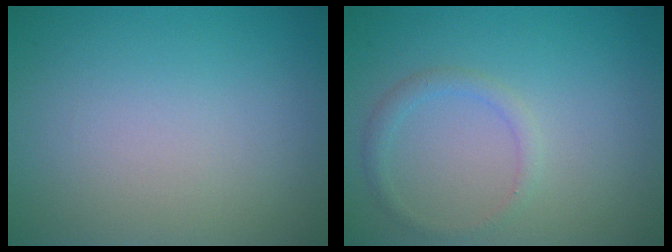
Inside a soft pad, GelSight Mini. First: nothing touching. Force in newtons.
{"total": 1.4, "press": 1.4, "slide": 0.2}